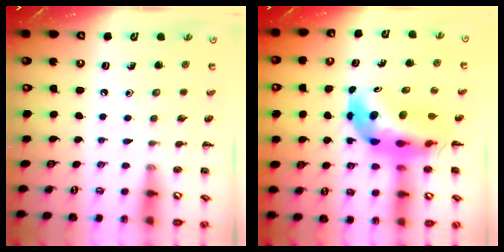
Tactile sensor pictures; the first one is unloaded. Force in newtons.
{"total": 10.8, "press": 10.3, "slide": 3.3}